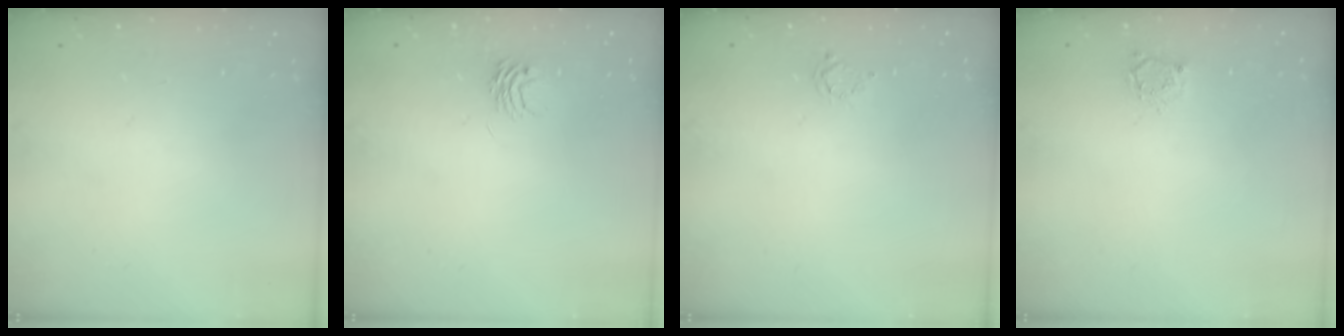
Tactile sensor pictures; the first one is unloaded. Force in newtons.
{"total": 3.2, "press": 3.2, "slide": 0.1}
{"total": 2.0, "press": 2.0, "slide": 0.3}
{"total": 3.2, "press": 3.2, "slide": 0.3}